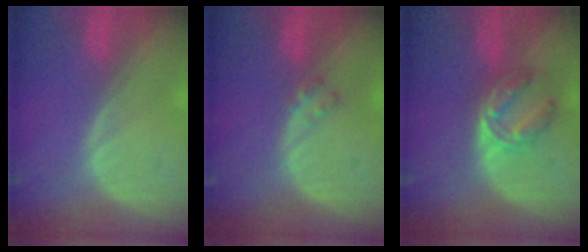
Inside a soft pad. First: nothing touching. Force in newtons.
{"total": 1.6, "press": 1.6, "slide": 0.2}
{"total": 5.6, "press": 5.4, "slide": 1.7}